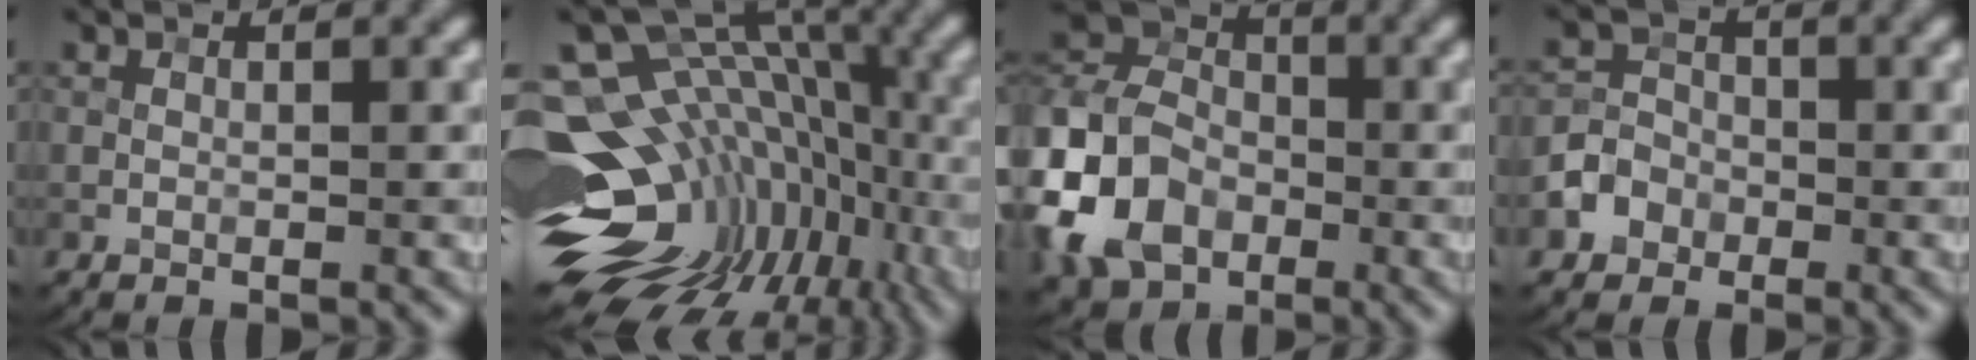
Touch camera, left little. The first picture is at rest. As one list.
[{"total": 16.1, "force": [-2.6, 11.1, 11.4], "torque": [-0.168, 0.015, -0.010]}, {"total": 9.8, "force": [-4.0, 7.1, 5.4], "torque": [-0.125, 0.002, -0.099]}, {"total": 3.4, "force": [-1.6, 2.9, 0.7], "torque": [0.005, 0.002, -0.034]}]